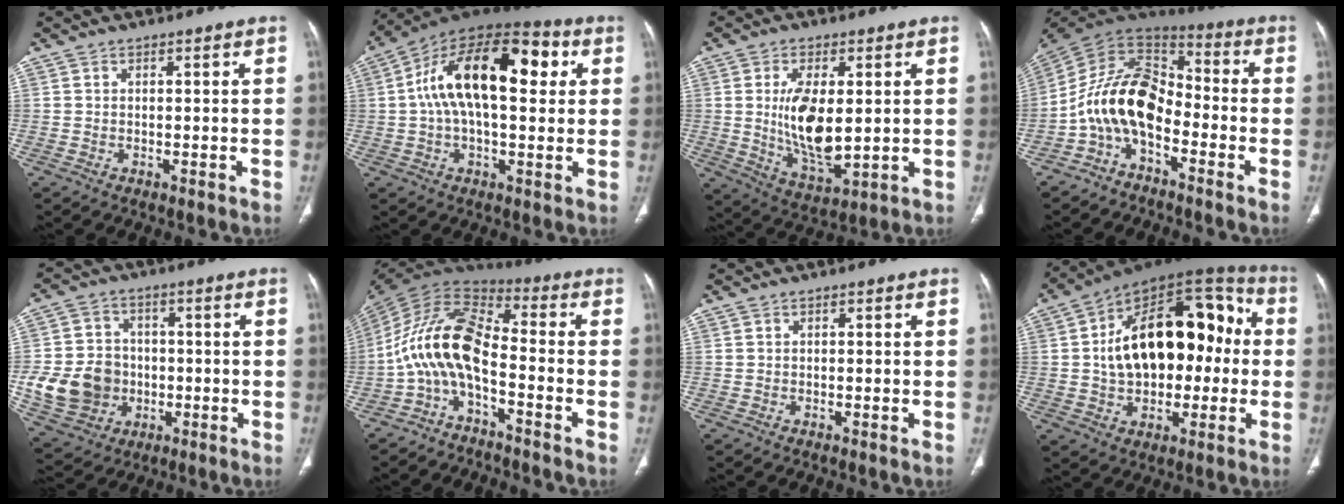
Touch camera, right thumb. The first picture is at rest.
{"total": 21.8, "force": [4.2, 10.9, 18.4], "torque": [-0.294, 0.035, 0.056]}
{"total": 12.5, "force": [1.0, 5.8, 11.0], "torque": [-0.193, -0.023, 0.032]}
{"total": 14.2, "force": [-4.8, 8.5, 10.2], "torque": [-0.178, 0.083, -0.104]}
{"total": 13.8, "force": [-2.0, 11.9, 6.6], "torque": [-0.105, 0.013, -0.023]}
{"total": 12.6, "force": [-4.4, 5.7, 10.4], "torque": [-0.208, 0.082, -0.096]}
{"total": 0.0}
{"total": 25.1, "force": [1.0, 15.1, 20.0], "torque": [-0.287, 0.044, 0.016]}